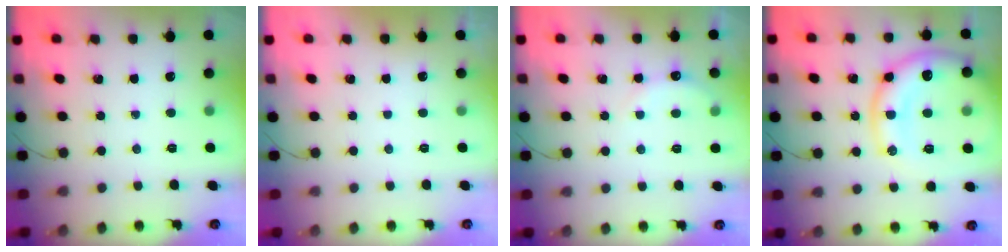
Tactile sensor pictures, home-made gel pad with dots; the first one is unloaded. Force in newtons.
{"total": 2.9, "press": 2.9, "slide": 0.1}
{"total": 4.4, "press": 4.2, "slide": 1.2}
{"total": 17.6, "press": 17.5, "slide": 2.1}